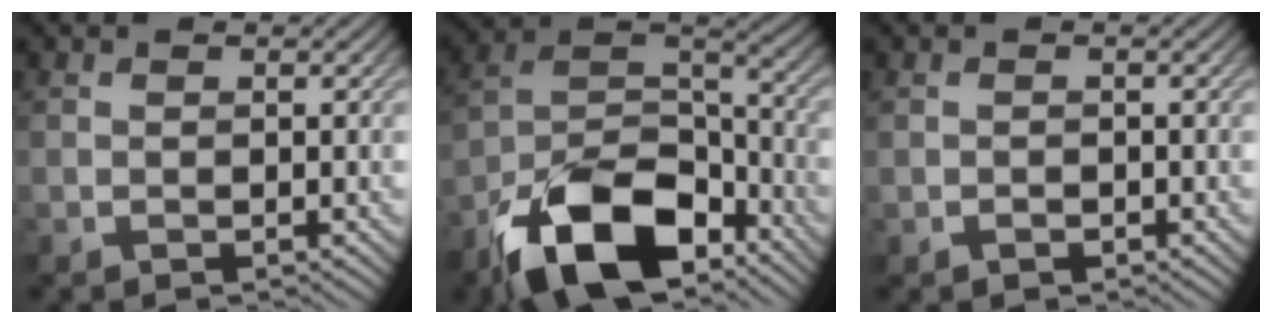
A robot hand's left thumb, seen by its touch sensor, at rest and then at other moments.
{"total": 15.7, "force": [-10.5, 7.2, 9.1], "torque": [-0.183, -0.017, -0.208]}
{"total": 0.7, "force": [-0.4, 0.4, 0.4], "torque": [-0.005, -0.002, -0.007]}